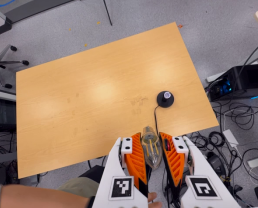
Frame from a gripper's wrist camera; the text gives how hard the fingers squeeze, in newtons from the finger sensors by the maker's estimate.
{"total": 20.9, "left": 22.8, "right": 19.0}